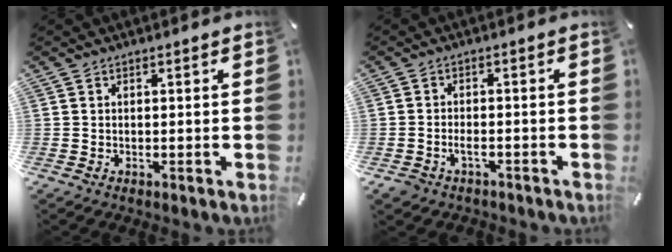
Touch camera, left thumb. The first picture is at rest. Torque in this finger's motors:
{"motor_torque": [0.17, 0.19, -0.05, 0.08, 0.09]}